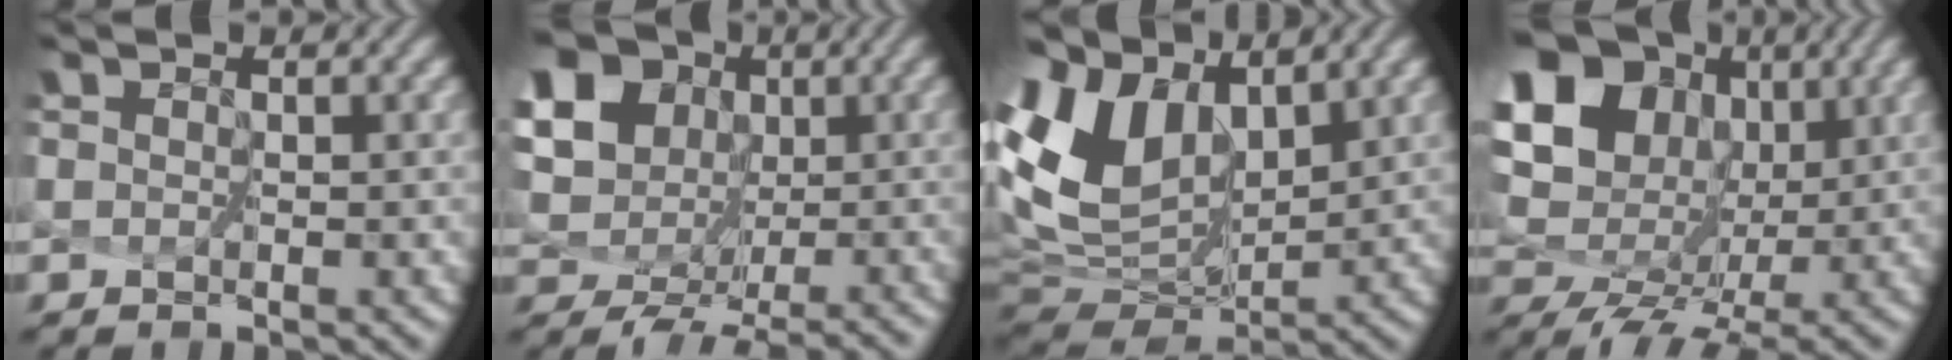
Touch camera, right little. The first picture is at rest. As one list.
[{"total": 14.2, "force": [2.2, 12.3, 6.7], "torque": [-0.162, 0.027, 0.040]}, {"total": 8.6, "force": [3.9, 5.3, 5.6], "torque": [-0.142, 0.010, 0.087]}, {"total": 13.9, "force": [4.1, 9.9, 8.8], "torque": [-0.176, 0.028, 0.090]}]